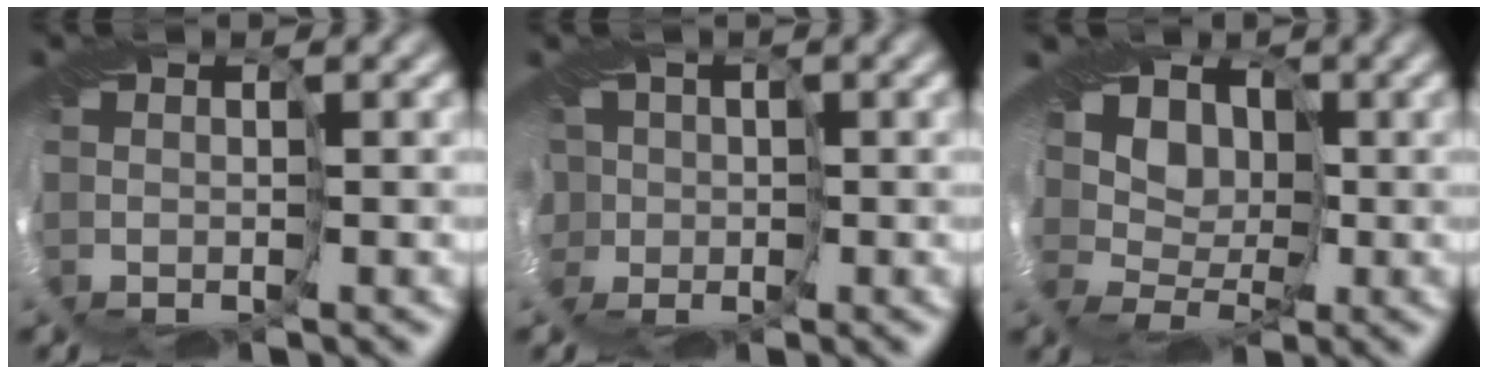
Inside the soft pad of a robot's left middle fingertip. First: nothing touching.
{"total": 7.1, "force": [-0.4, 5.9, 3.9], "torque": [-0.087, 0.007, -0.039]}
{"total": 9.8, "force": [1.3, 7.2, 6.5], "torque": [-0.078, 0.025, -0.008]}